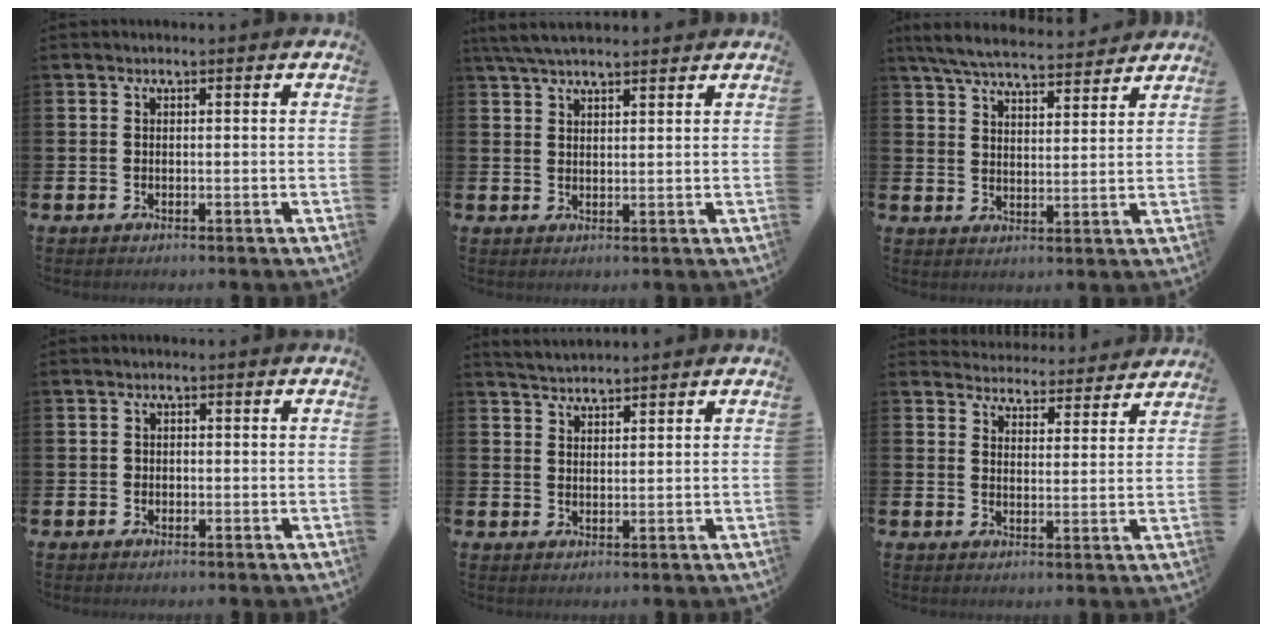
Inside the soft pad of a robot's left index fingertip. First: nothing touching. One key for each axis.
{"total": 4.6, "fx": 4.1, "fy": 0.8, "fz": 1.7, "tx": -0.041, "ty": -0.007, "tz": 0.077}
{"total": 6.8, "fx": 6.4, "fy": 0.9, "fz": 1.8, "tx": -0.053, "ty": -0.035, "tz": 0.115}
{"total": 0.8, "fx": -0.2, "fy": 0.7, "fz": 0.2, "tx": -0.002, "ty": 0.004, "tz": -0.007}
{"total": 3.2, "fx": 3.1, "fy": 0.2, "fz": 0.2, "tx": -0.008, "ty": -0.010, "tz": 0.058}
{"total": 4.3, "fx": 4.2, "fy": 0.8, "fz": -0.4, "tx": -0.008, "ty": -0.035, "tz": 0.074}